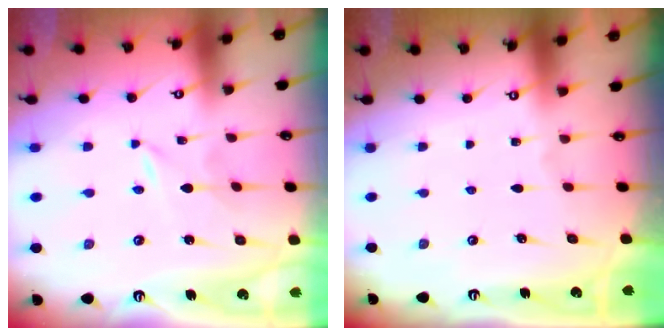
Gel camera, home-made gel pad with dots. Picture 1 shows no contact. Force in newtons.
{"total": 0.0}